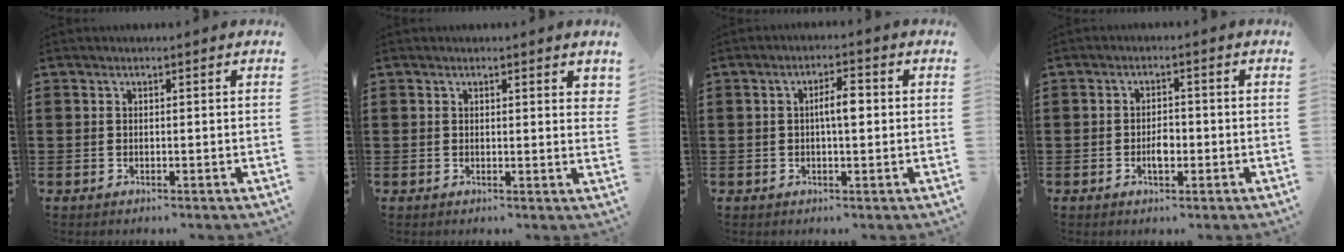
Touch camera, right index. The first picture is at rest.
{"total": 0.9, "force": [0.8, 0.2, 0.5], "torque": [-0.003, -0.001, 0.013]}
{"total": 4.0, "force": [0.2, 1.1, 3.8], "torque": [-0.071, 0.004, 0.001]}
{"total": 2.7, "force": [-0.8, 1.2, 2.3], "torque": [-0.044, 0.002, -0.014]}